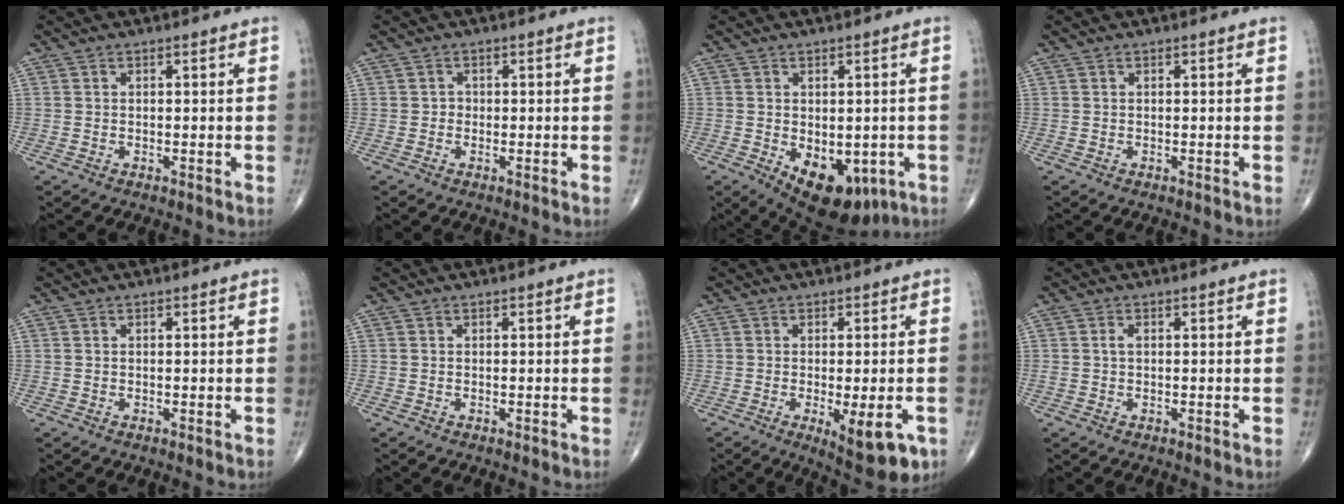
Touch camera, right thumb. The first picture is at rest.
{"total": 1.0, "force": [-0.2, 0.9, 0.2], "torque": [0.005, 0.004, -0.008]}
{"total": 13.4, "force": [-4.6, 7.8, 9.8], "torque": [-0.124, -0.011, -0.048]}
{"total": 0.0}
{"total": 0.0}
{"total": 0.0}
{"total": 10.1, "force": [-3.6, 3.5, 8.8], "torque": [-0.112, -0.008, -0.042]}
{"total": 1.2, "force": [0.1, 0.7, 0.9], "torque": [-0.019, 0.000, 0.001]}